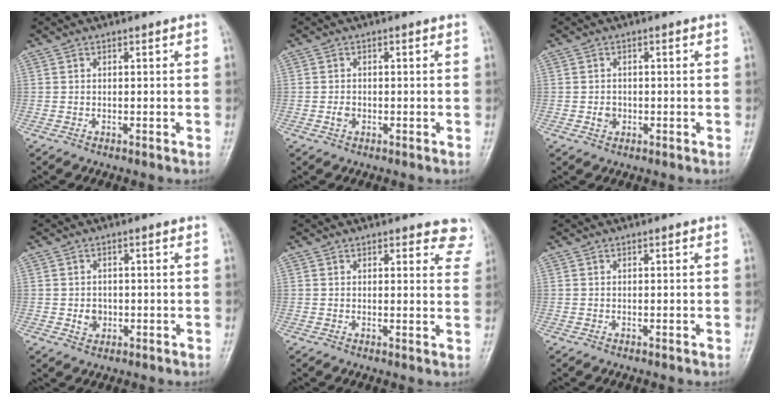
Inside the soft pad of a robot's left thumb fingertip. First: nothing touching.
{"total": 1.5, "force": [-0.4, 1.2, 0.8], "torque": [-0.012, 0.002, -0.010]}
{"total": 1.9, "force": [-0.5, 1.7, 0.8], "torque": [-0.006, 0.004, -0.008]}
{"total": 2.7, "force": [-0.5, 2.3, 1.3], "torque": [-0.009, 0.003, -0.004]}
{"total": 6.4, "force": [5.7, 2.6, 1.5], "torque": [0.030, -0.024, 0.041]}
{"total": 0.0}